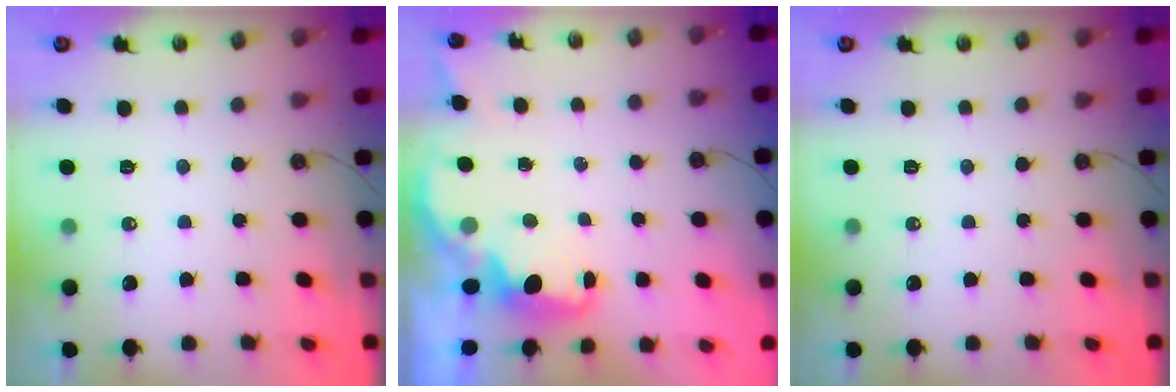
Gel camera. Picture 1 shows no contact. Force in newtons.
{"total": 1.5, "press": 1.3, "slide": 0.7}
{"total": 0.0}